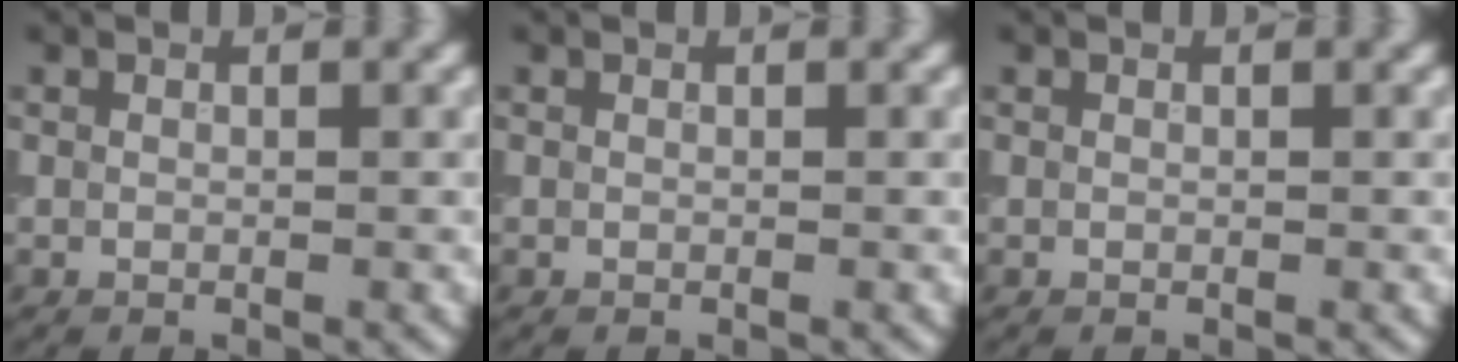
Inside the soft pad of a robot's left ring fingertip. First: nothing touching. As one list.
[{"total": 0.0}, {"total": 0.0}]